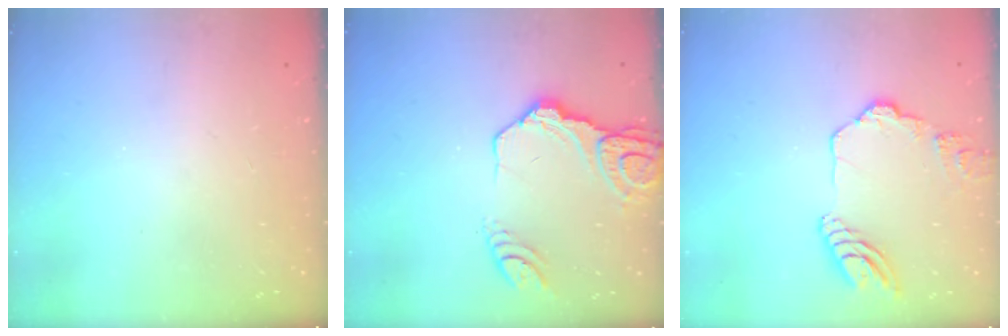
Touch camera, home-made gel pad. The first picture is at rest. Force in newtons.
{"total": 15.1, "press": 15.0, "slide": 1.8}
{"total": 12.2, "press": 12.2, "slide": 1.1}